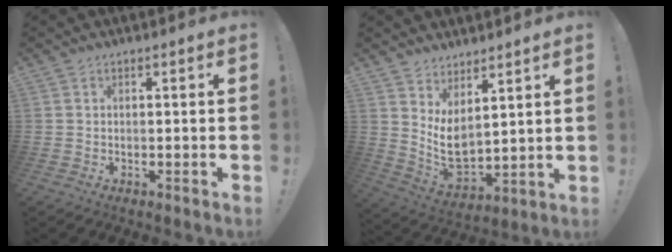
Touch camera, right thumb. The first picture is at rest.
{"total": 8.1, "force": [4.2, 4.6, 5.2], "torque": [-0.096, -0.057, 0.084]}